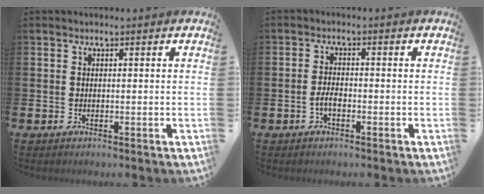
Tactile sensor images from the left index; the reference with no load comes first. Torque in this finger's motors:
{"motor_torque": [0.45, 0.20, -0.01, 0.03]}